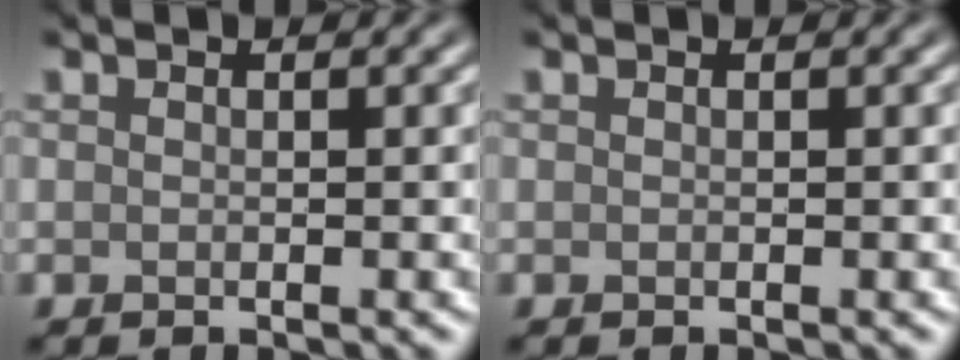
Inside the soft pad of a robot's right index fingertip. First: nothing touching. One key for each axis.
{"total": 0.0}